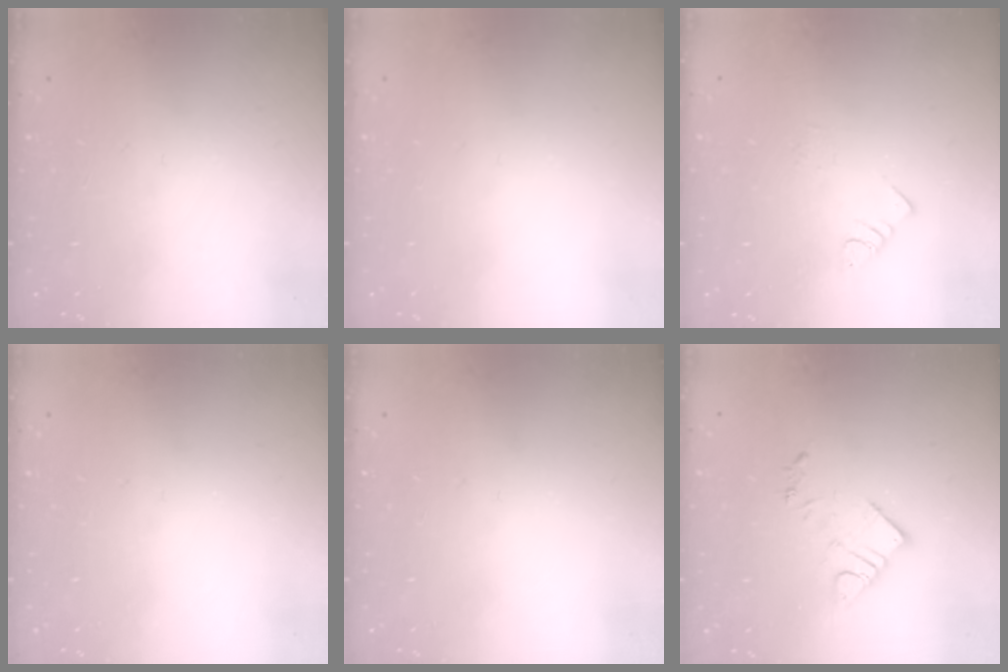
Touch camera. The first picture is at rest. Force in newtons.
{"total": 0.0}
{"total": 2.6, "press": 2.6, "slide": 0.3}
{"total": 0.0}
{"total": 0.0}
{"total": 7.9, "press": 7.9, "slide": 0.4}